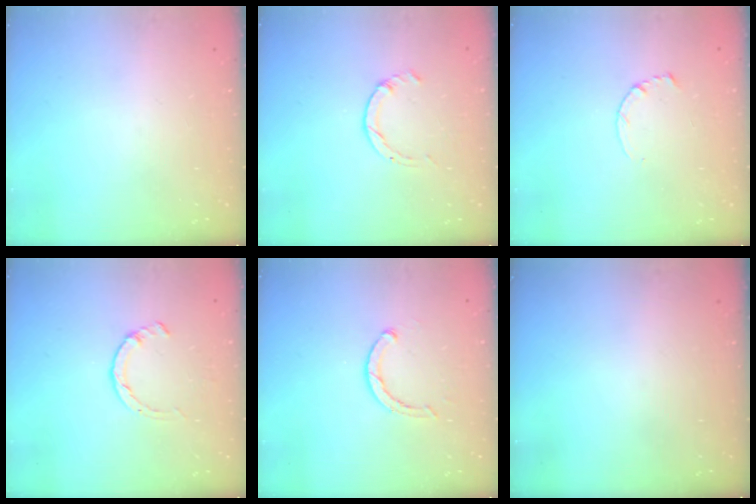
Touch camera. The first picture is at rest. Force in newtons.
{"total": 1.4, "press": 1.4, "slide": 0.2}
{"total": 3.5, "press": 3.5, "slide": 0.4}
{"total": 1.4, "press": 1.3, "slide": 0.3}
{"total": 3.6, "press": 3.6, "slide": 0.3}
{"total": 0.0}